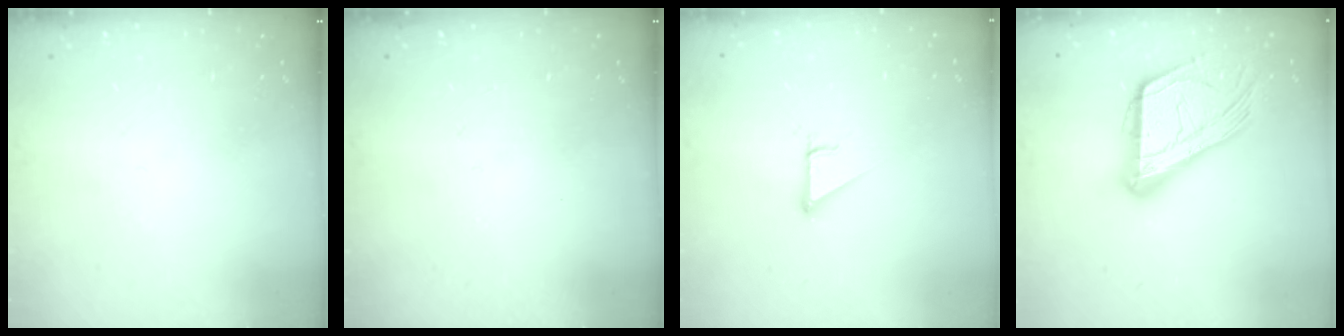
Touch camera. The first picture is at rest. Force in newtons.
{"total": 0.0}
{"total": 2.9, "press": 2.9, "slide": 0.1}
{"total": 21.0, "press": 20.8, "slide": 2.7}